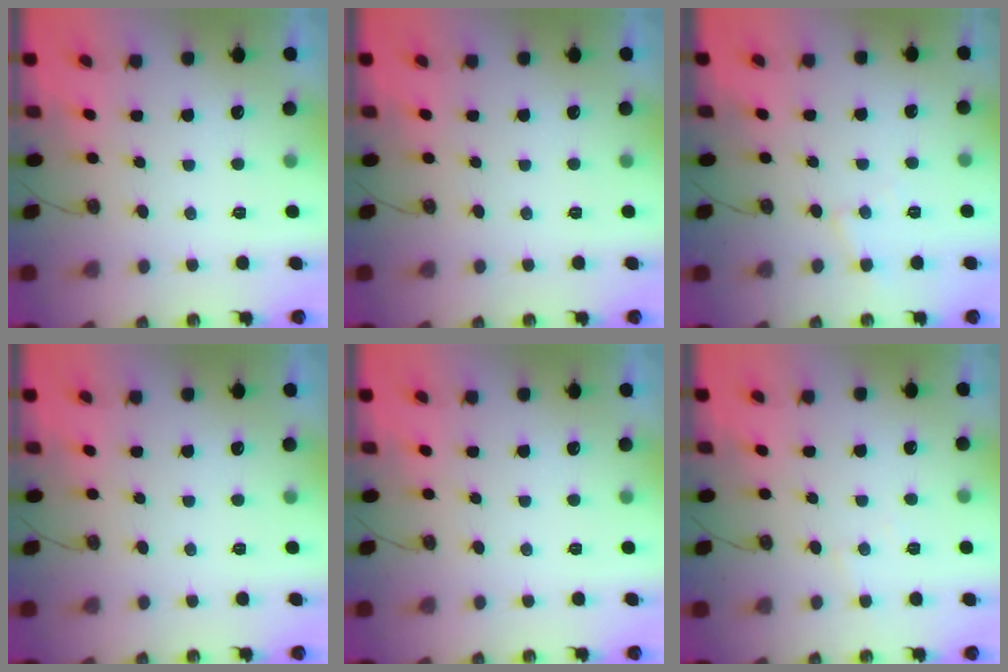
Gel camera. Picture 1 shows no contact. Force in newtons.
{"total": 0.0}
{"total": 5.8, "press": 5.8, "slide": 0.6}
{"total": 0.0}
{"total": 0.0}
{"total": 4.0, "press": 3.9, "slide": 0.6}